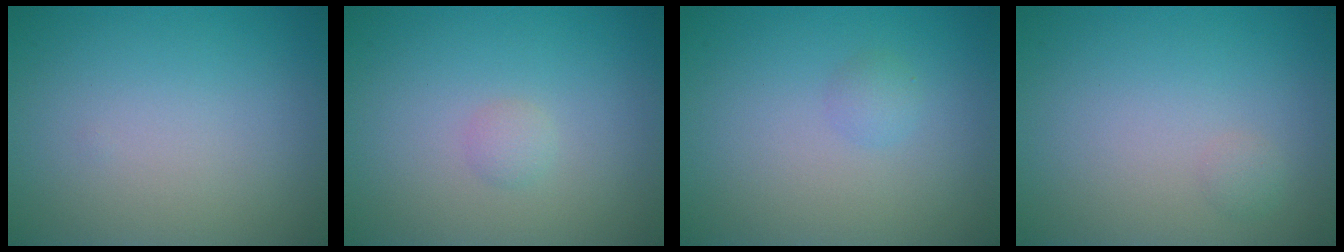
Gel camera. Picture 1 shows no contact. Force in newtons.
{"total": 0.9, "press": 0.8, "slide": 0.1}
{"total": 1.0, "press": 1.0, "slide": 0.1}
{"total": 0.7, "press": 0.7, "slide": 0.0}